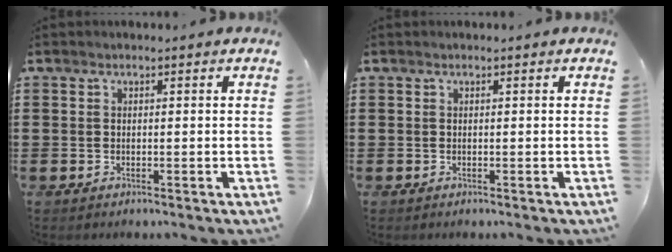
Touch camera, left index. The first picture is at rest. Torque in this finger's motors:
{"motor_torque": [-0.03, -0.02, 0.00, 0.00]}